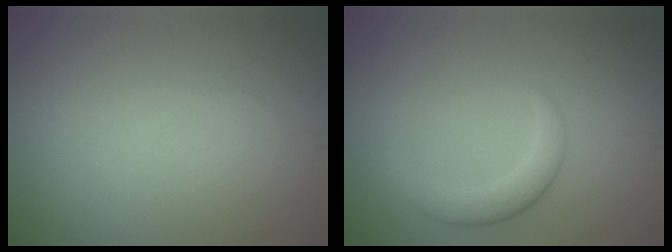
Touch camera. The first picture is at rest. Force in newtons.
{"total": 2.7, "press": 2.7, "slide": 0.2}